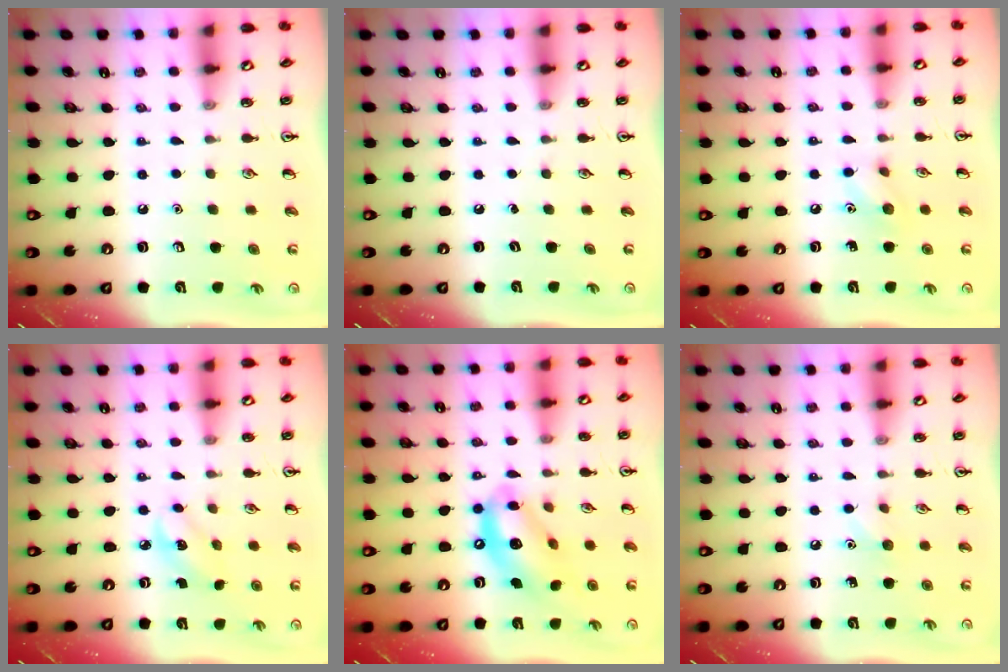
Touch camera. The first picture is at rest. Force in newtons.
{"total": 0.0}
{"total": 6.3, "press": 6.2, "slide": 0.9}
{"total": 2.8, "press": 2.7, "slide": 0.8}
{"total": 13.3, "press": 12.7, "slide": 4.1}
{"total": 4.7, "press": 4.4, "slide": 1.6}